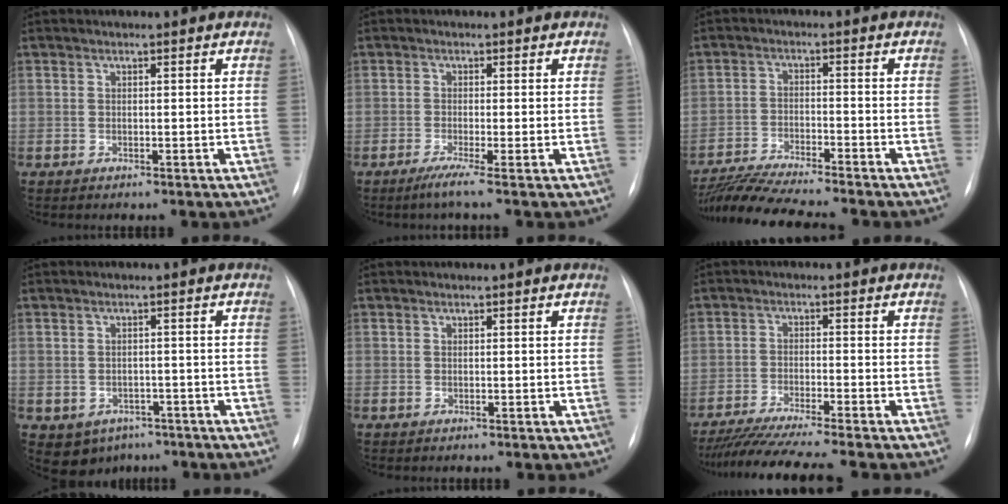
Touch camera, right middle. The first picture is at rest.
{"total": 2.2, "force": [-1.4, -0.8, 1.5], "torque": [-0.031, -0.005, -0.031]}
{"total": 12.4, "force": [-11.2, -0.1, 5.4], "torque": [-0.094, -0.015, -0.186]}
{"total": 5.7, "force": [-3.2, 4.5, 1.4], "torque": [-0.021, 0.011, -0.034]}
{"total": 0.0}
{"total": 12.1, "force": [-10.6, -1.0, 5.9], "torque": [-0.081, -0.027, -0.168]}